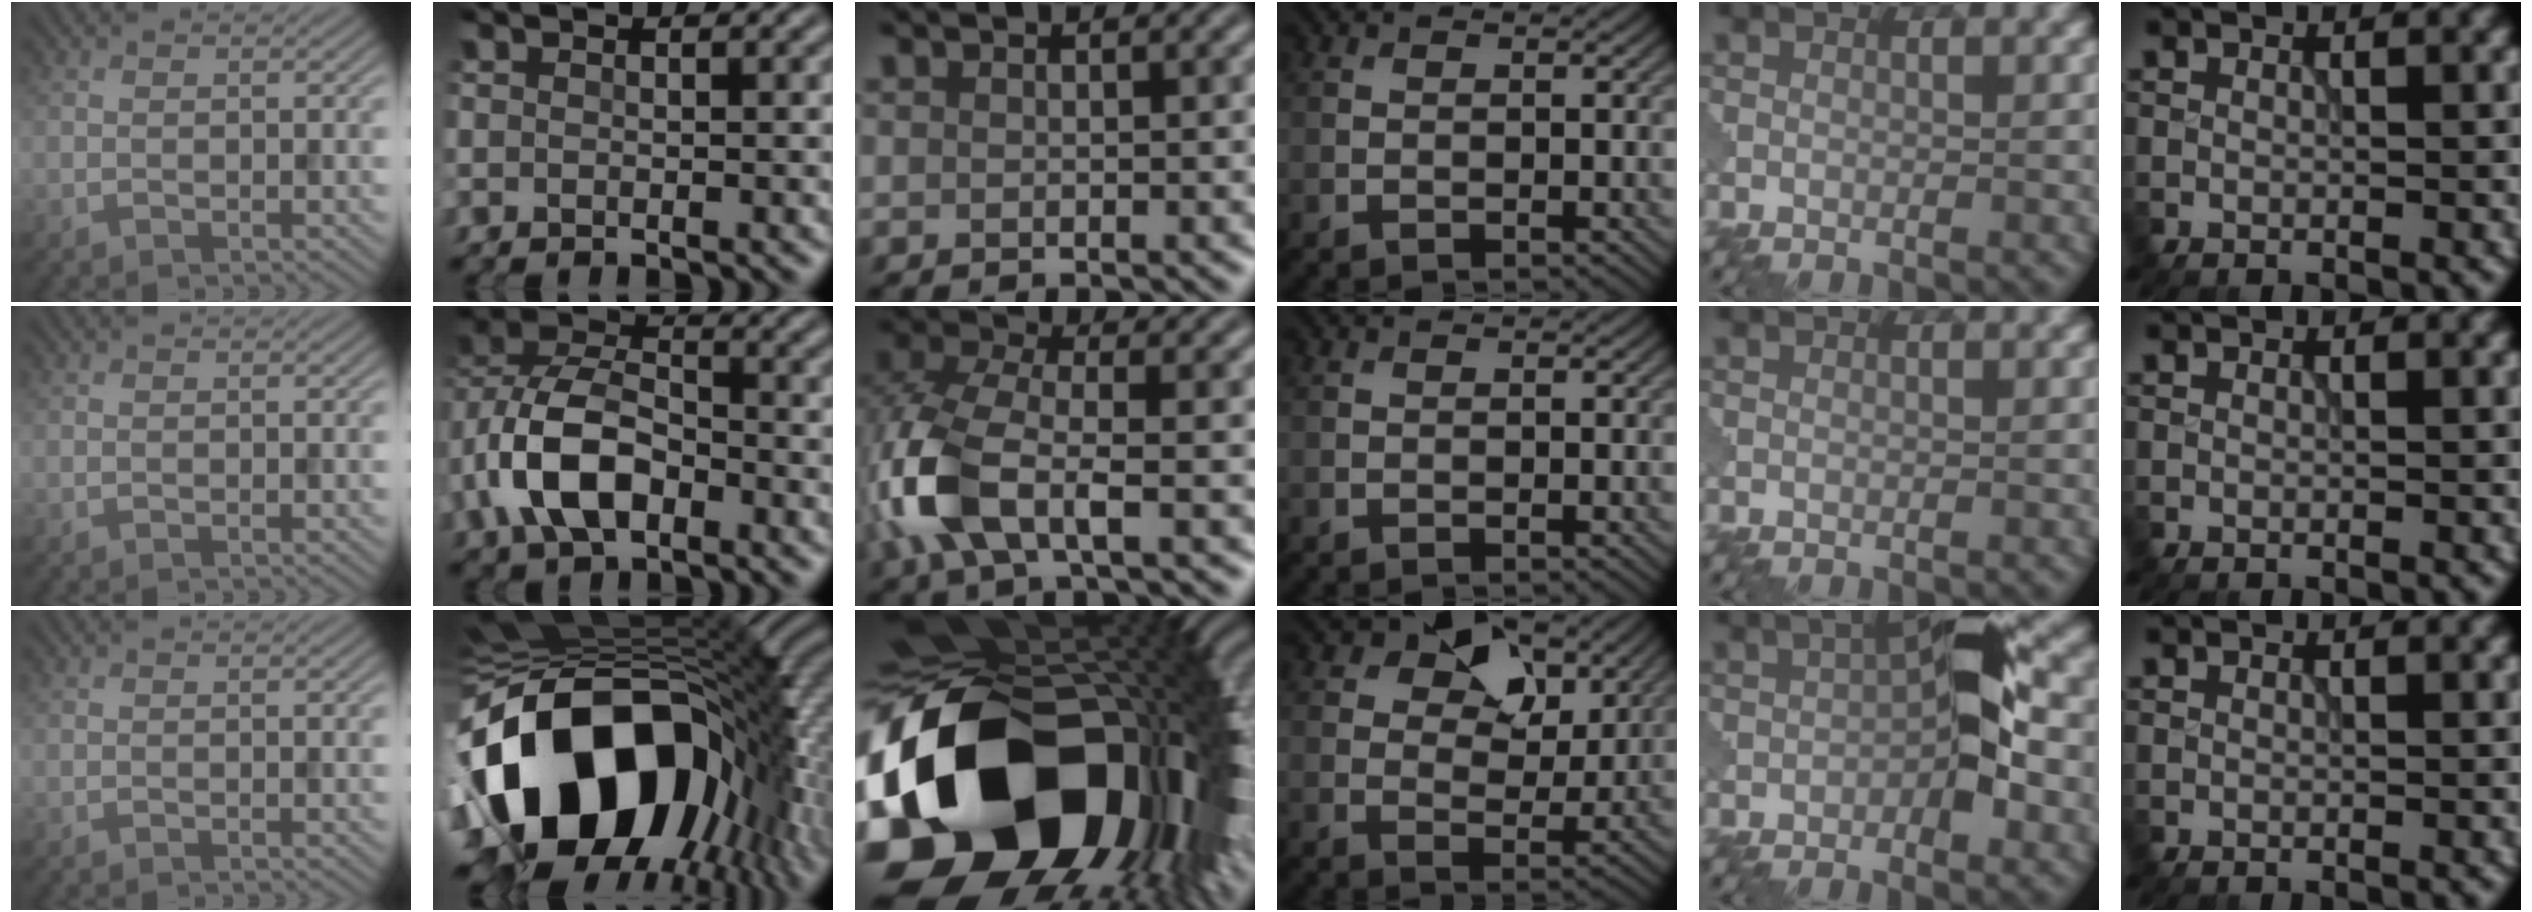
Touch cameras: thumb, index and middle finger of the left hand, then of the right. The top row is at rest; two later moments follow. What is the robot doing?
{"motion": "disassemble", "object": "puzzle pieces"}